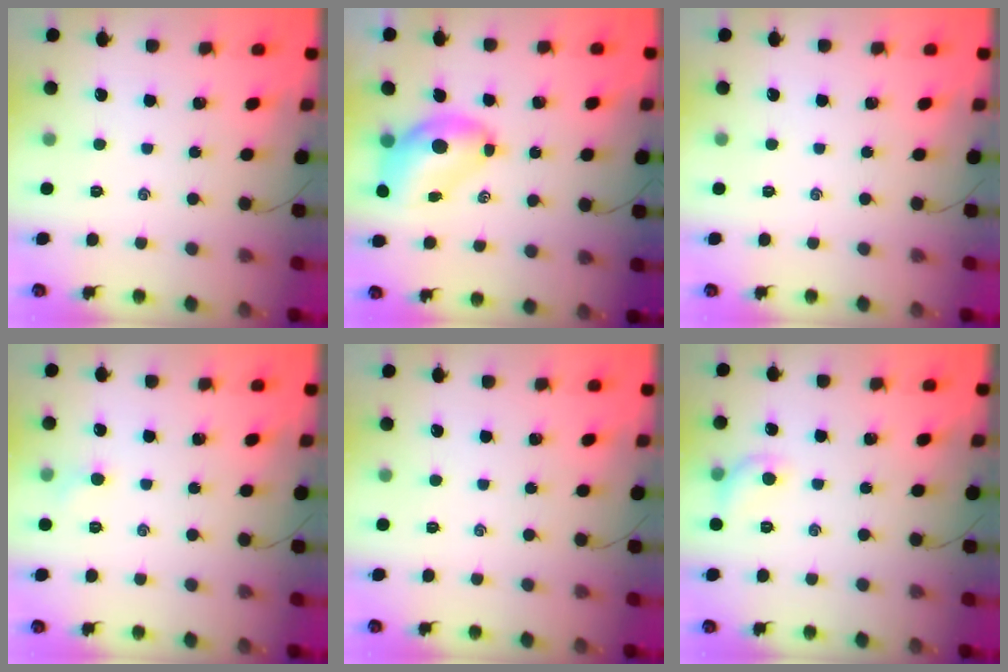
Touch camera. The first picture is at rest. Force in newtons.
{"total": 8.0, "press": 7.7, "slide": 2.2}
{"total": 0.0}
{"total": 3.0, "press": 2.9, "slide": 1.0}
{"total": 0.0}
{"total": 6.6, "press": 6.5, "slide": 1.3}